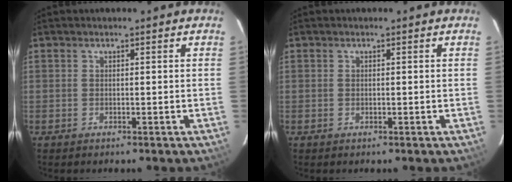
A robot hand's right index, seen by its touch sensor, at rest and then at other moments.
{"total": 0.0}